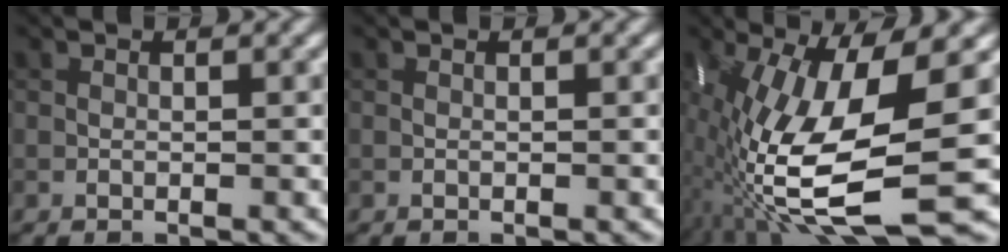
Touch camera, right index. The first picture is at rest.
{"total": 0.0}
{"total": 13.9, "force": [-2.7, 4.0, 13.1], "torque": [-0.259, -0.009, -0.046]}